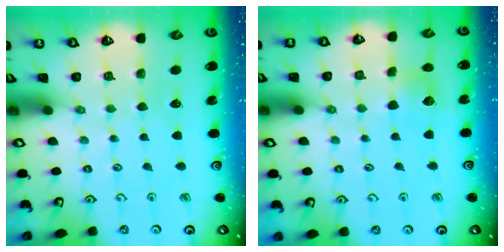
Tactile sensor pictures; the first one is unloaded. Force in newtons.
{"total": 7.2, "press": 7.2, "slide": 0.7}